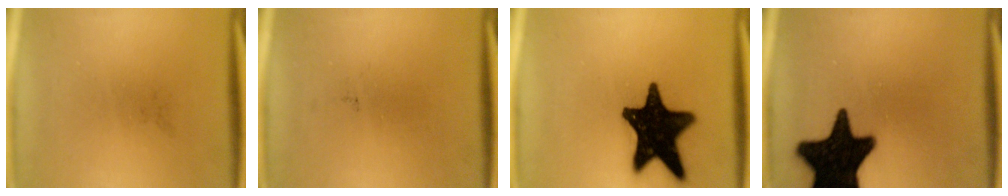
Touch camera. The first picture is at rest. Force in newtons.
{"total": 0.0}
{"total": 19.0}
{"total": 19.7}